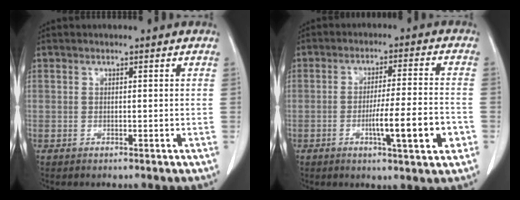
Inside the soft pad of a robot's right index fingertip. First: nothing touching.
{"total": 9.4, "force": [-3.1, 0.6, 8.9], "torque": [-0.140, -0.003, -0.046]}